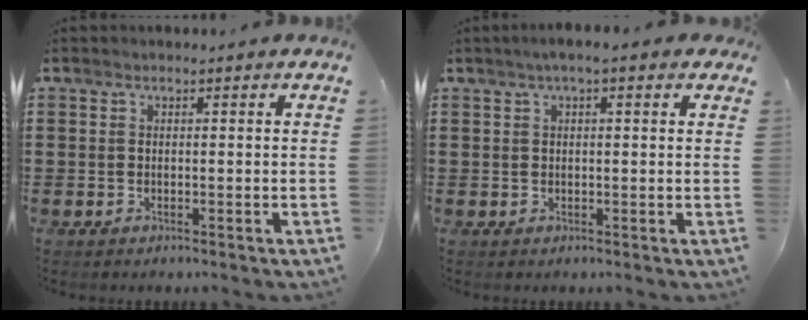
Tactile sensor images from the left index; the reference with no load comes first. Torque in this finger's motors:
{"motor_torque": [2.14, 0.00, 0.42, 0.12]}